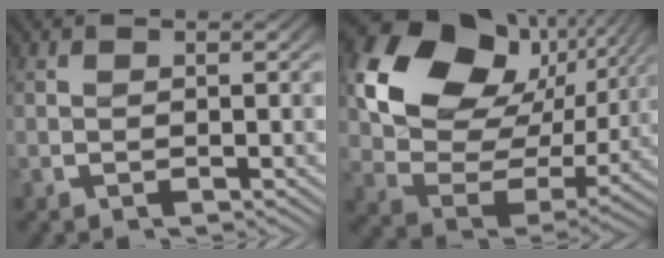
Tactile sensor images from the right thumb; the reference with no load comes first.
{"total": 16.4, "force": [3.5, 11.6, 11.1], "torque": [-0.229, -0.016, 0.053]}